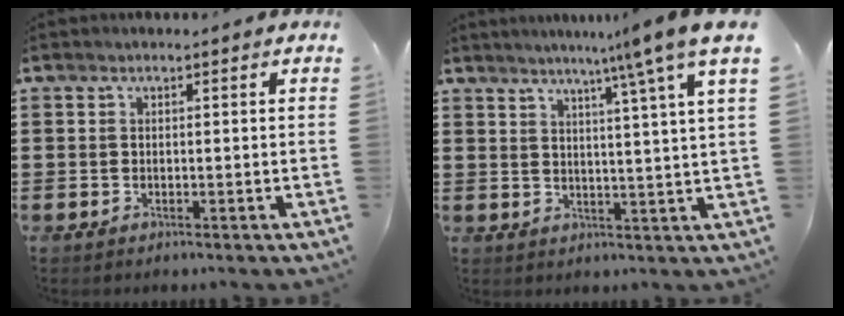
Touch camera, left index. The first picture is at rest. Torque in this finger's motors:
{"motor_torque": [1.05, -1.09, 1.05, 0.21]}